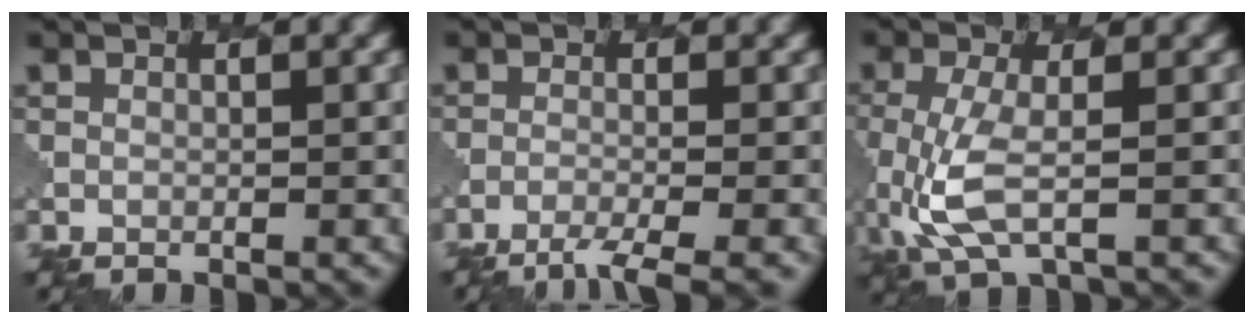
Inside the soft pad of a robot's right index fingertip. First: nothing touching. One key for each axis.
{"total": 3.3, "fx": -2.2, "fy": 0.6, "fz": 2.4, "tx": -0.038, "ty": -0.002, "tz": -0.047}
{"total": 4.5, "fx": -0.9, "fy": 1.7, "fz": 4.0, "tx": -0.109, "ty": -0.013, "tz": -0.021}